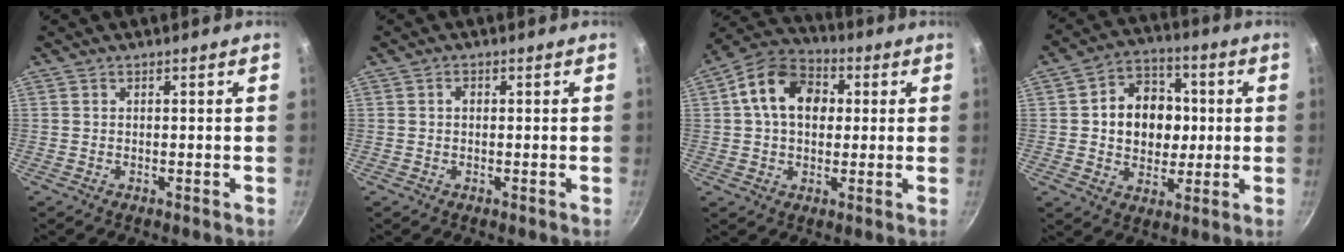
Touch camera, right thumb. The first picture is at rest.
{"total": 1.3, "force": [0.2, 1.0, 0.8], "torque": [-0.011, 0.006, 0.001]}
{"total": 13.3, "force": [2.4, 9.7, 8.9], "torque": [-0.119, 0.021, 0.022]}
{"total": 13.8, "force": [1.2, 11.0, 8.2], "torque": [-0.086, 0.014, 0.014]}